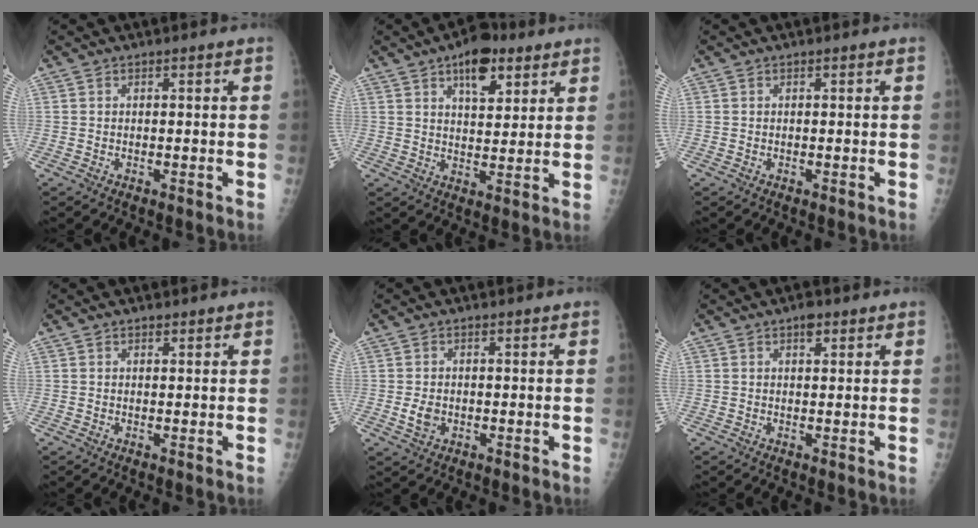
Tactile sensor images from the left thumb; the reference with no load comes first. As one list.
[{"total": 9.4, "force": [5.3, 4.6, 6.2], "torque": [-0.069, -0.023, 0.077]}, {"total": 0.0}, {"total": 0.9, "force": [0.7, 0.5, 0.3], "torque": [0.002, -0.004, 0.009]}, {"total": 2.9, "force": [-0.3, 2.2, 1.9], "torque": [-0.029, -0.001, -0.001]}, {"total": 2.2, "force": [1.4, 1.0, 1.3], "torque": [-0.011, -0.005, 0.019]}]